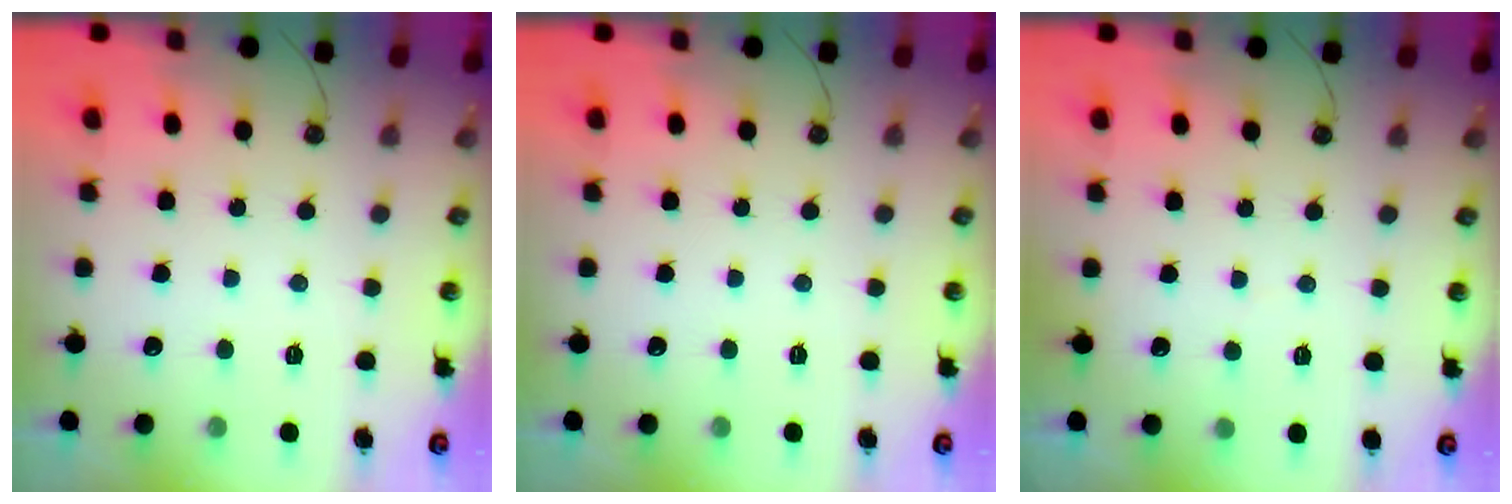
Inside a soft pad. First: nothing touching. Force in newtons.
{"total": 0.0}
{"total": 1.4, "press": 1.3, "slide": 0.1}